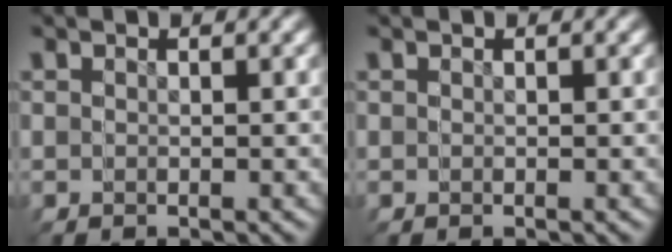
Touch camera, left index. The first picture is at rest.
{"total": 0.0}